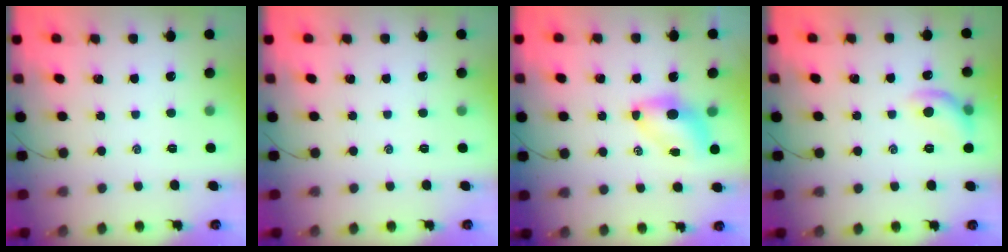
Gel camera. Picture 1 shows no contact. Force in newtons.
{"total": 0.0}
{"total": 6.5, "press": 6.4, "slide": 1.1}
{"total": 9.4, "press": 9.4, "slide": 0.2}